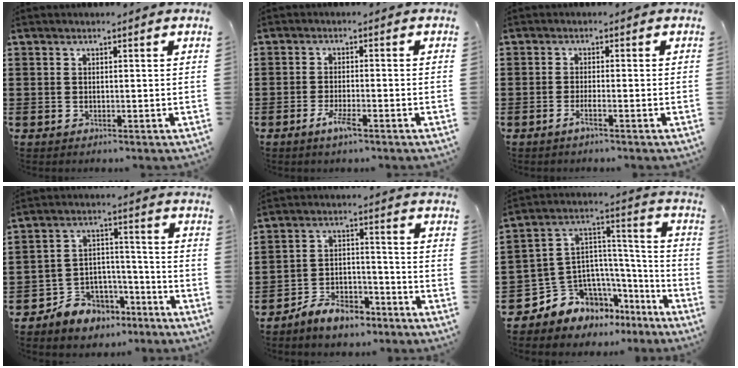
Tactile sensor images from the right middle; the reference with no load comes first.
{"total": 3.2, "force": [-1.8, 0.5, 2.6], "torque": [-0.056, -0.003, -0.037]}
{"total": 1.7, "force": [-1.0, -0.1, 1.3], "torque": [-0.021, -0.002, -0.019]}
{"total": 6.0, "force": [-4.9, 3.5, -0.2], "torque": [-0.011, 0.017, -0.099]}
{"total": 6.0, "force": [-5.5, 1.8, 1.5], "torque": [-0.029, 0.014, -0.109]}
{"total": 7.3, "force": [-4.8, 5.5, -0.2], "torque": [-0.034, -0.015, -0.090]}